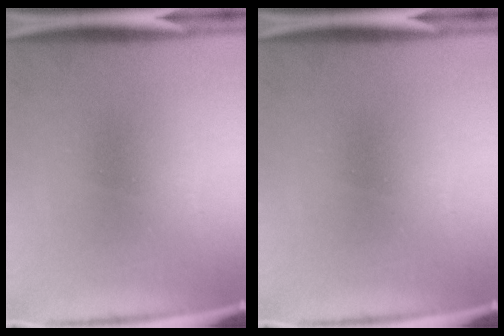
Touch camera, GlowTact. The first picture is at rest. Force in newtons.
{"total": 0.0}